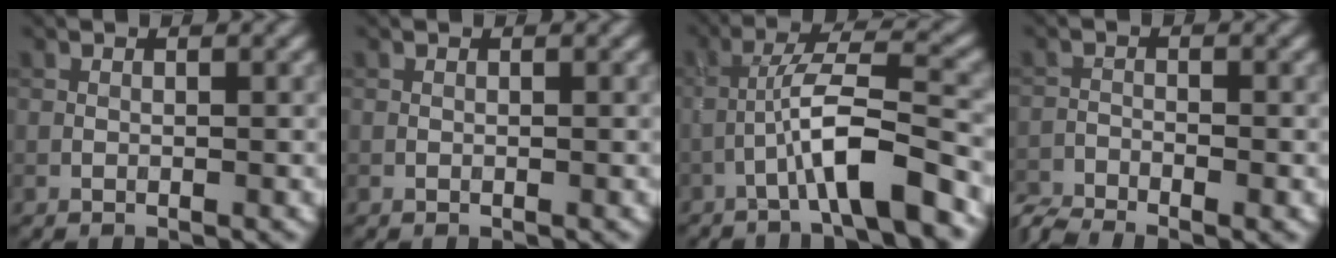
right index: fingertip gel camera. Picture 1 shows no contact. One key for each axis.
{"total": 0.0}
{"total": 6.3, "fx": -3.1, "fy": 0.5, "fz": 5.4, "tx": -0.096, "ty": 0.021, "tz": -0.056}
{"total": 4.2, "fx": -3.7, "fy": 0.6, "fz": 1.8, "tx": -0.042, "ty": -0.016, "tz": -0.076}